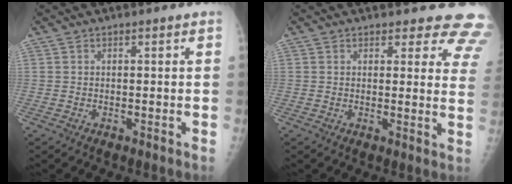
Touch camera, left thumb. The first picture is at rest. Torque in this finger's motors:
{"motor_torque": [0.21, 0.36, 0.15, -0.03, 0.03]}